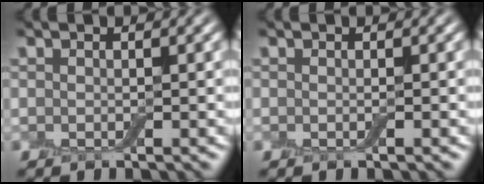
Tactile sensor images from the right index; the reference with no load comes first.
{"total": 0.0}